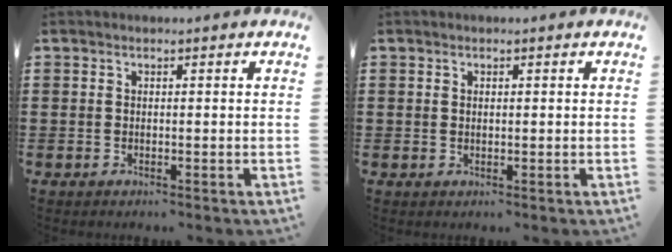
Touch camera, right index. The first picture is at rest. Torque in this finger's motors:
{"motor_torque": [-0.22, 0.09, -0.02, -0.01]}